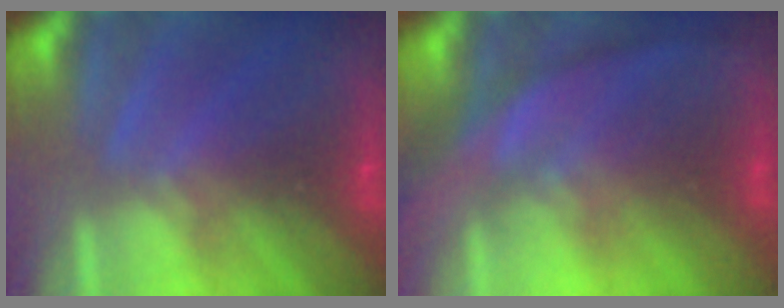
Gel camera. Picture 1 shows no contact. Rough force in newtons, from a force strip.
{"total": 3.1}